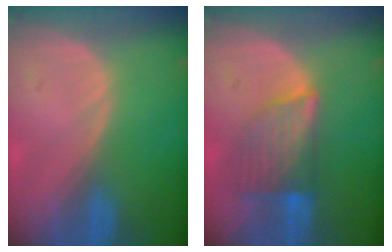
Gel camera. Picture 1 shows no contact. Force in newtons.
{"total": 7.2, "press": 6.5, "slide": 3.1}